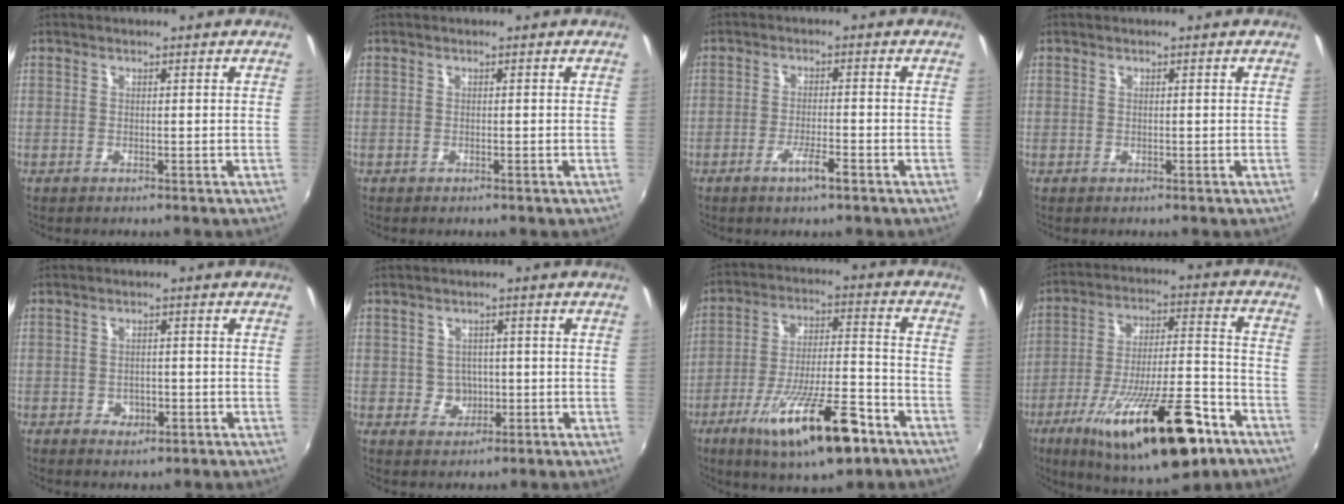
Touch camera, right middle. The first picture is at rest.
{"total": 0.0}
{"total": 5.7, "force": [-3.5, 0.6, 4.5], "torque": [-0.090, -0.008, -0.060]}
{"total": 0.0}
{"total": 3.5, "force": [-1.3, 2.7, 1.8], "torque": [-0.036, 0.000, -0.013]}
{"total": 3.6, "force": [-0.4, 3.5, 0.7], "torque": [-0.014, 0.008, 0.001]}
{"total": 18.6, "force": [-10.7, 4.7, 14.5], "torque": [-0.260, -0.029, -0.172]}
{"total": 25.7, "force": [-14.5, 7.2, 19.9], "torque": [-0.342, -0.042, -0.223]}